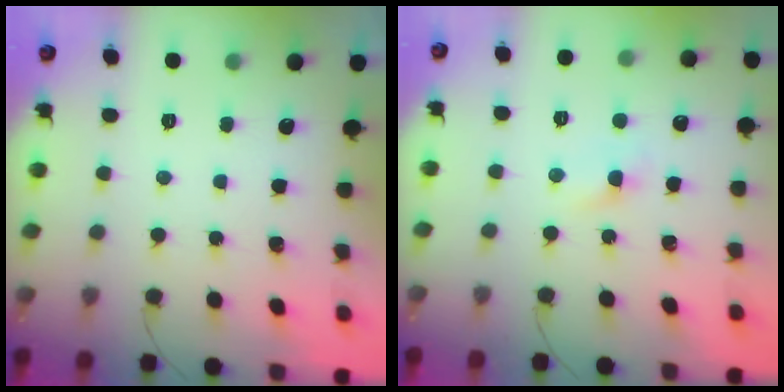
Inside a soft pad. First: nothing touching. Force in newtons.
{"total": 1.6, "press": 1.4, "slide": 0.8}